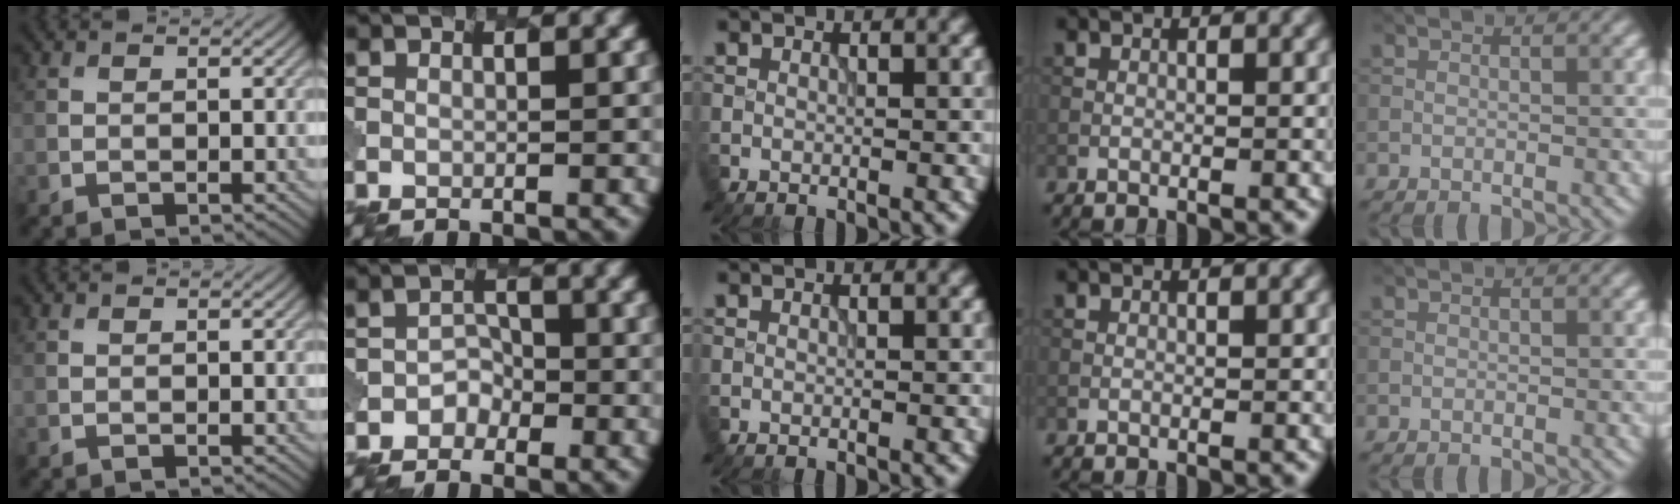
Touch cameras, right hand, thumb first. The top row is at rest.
{"index": {"total": 1.5, "force": [-0.8, 1.3, 0.3], "torque": [0.004, 0.008, -0.017]}}